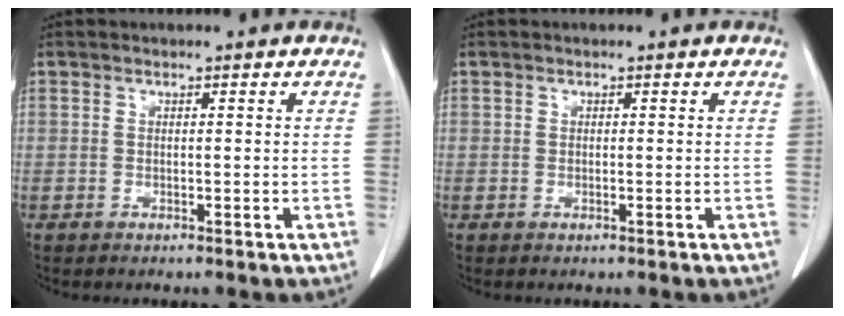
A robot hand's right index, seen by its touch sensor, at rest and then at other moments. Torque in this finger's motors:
{"motor_torque": [-0.04, 0.06, -0.01, 0.01]}